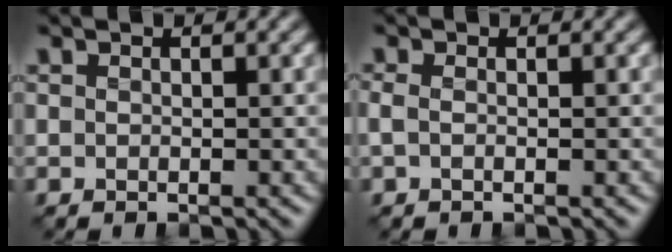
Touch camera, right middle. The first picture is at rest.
{"total": 1.2, "force": [-0.2, 0.7, 0.9], "torque": [-0.026, -0.001, -0.009]}